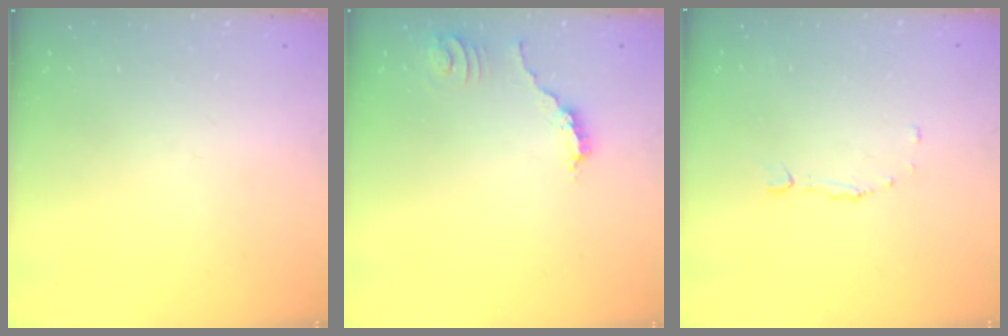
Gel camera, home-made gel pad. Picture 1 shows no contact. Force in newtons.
{"total": 2.0, "press": 2.0, "slide": 0.3}
{"total": 3.0, "press": 2.9, "slide": 0.7}